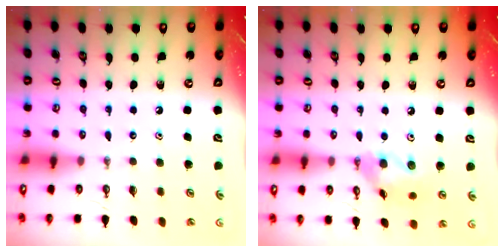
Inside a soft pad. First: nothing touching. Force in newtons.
{"total": 11.3, "press": 11.1, "slide": 1.8}